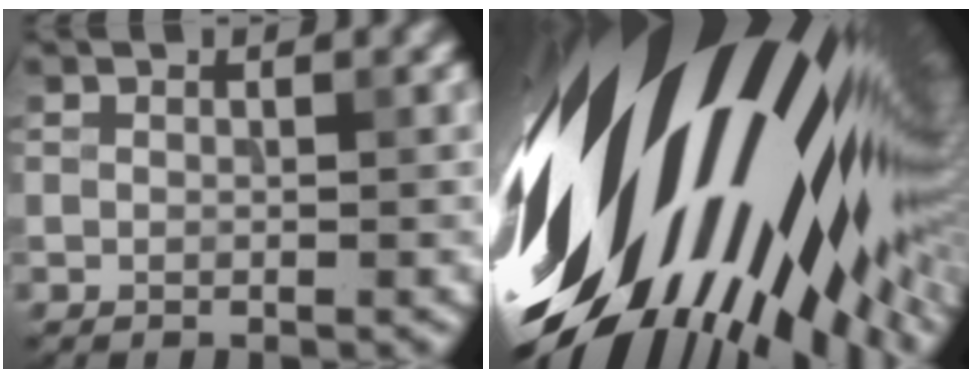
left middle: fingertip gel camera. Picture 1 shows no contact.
{"total": 21.0, "force": [-0.8, 11.4, 17.6], "torque": [-0.296, -0.066, -0.016]}